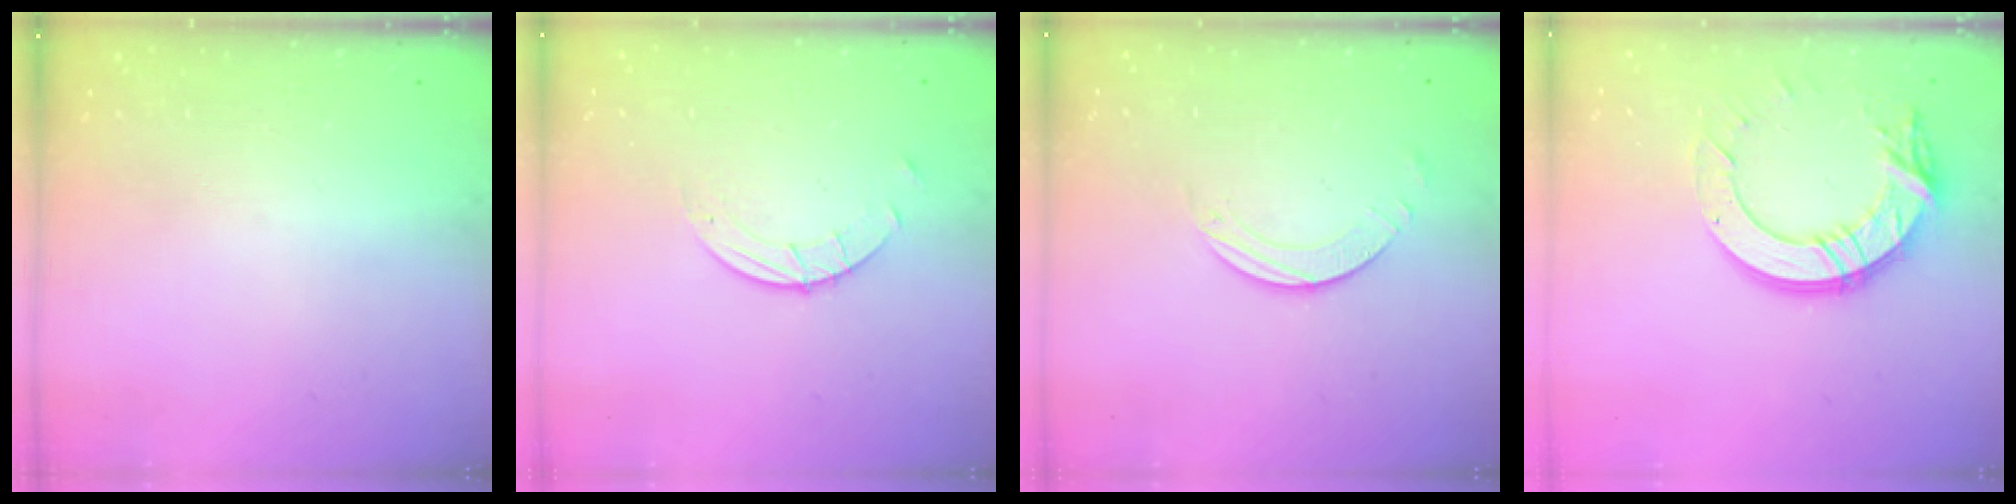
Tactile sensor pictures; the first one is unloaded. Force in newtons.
{"total": 2.7, "press": 2.7, "slide": 0.3}
{"total": 2.5, "press": 2.5, "slide": 0.2}
{"total": 15.4, "press": 15.3, "slide": 1.3}